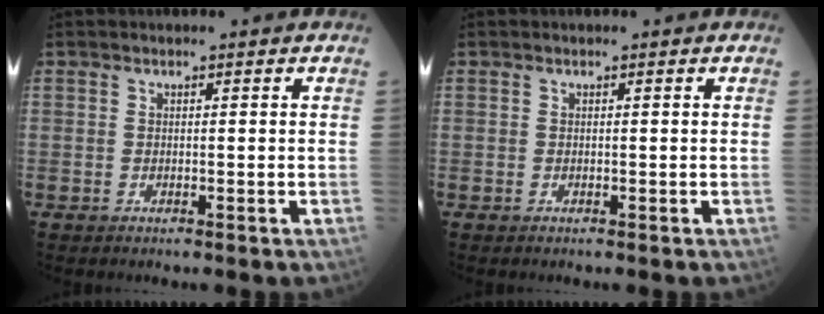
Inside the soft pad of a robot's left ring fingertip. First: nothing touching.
{"total": 0.0}